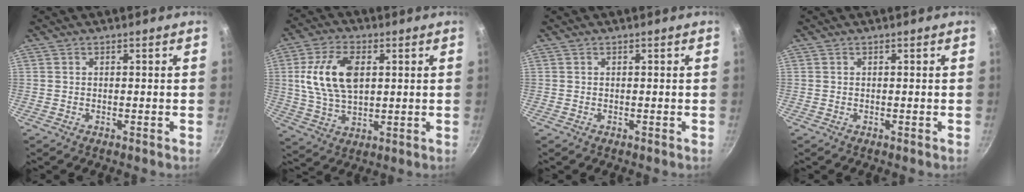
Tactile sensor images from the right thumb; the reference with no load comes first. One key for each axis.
{"total": 13.1, "fx": 2.6, "fy": 7.6, "fz": 10.3, "tx": -0.183, "ty": -0.001, "tz": 0.047}
{"total": 0.0}
{"total": 0.0}